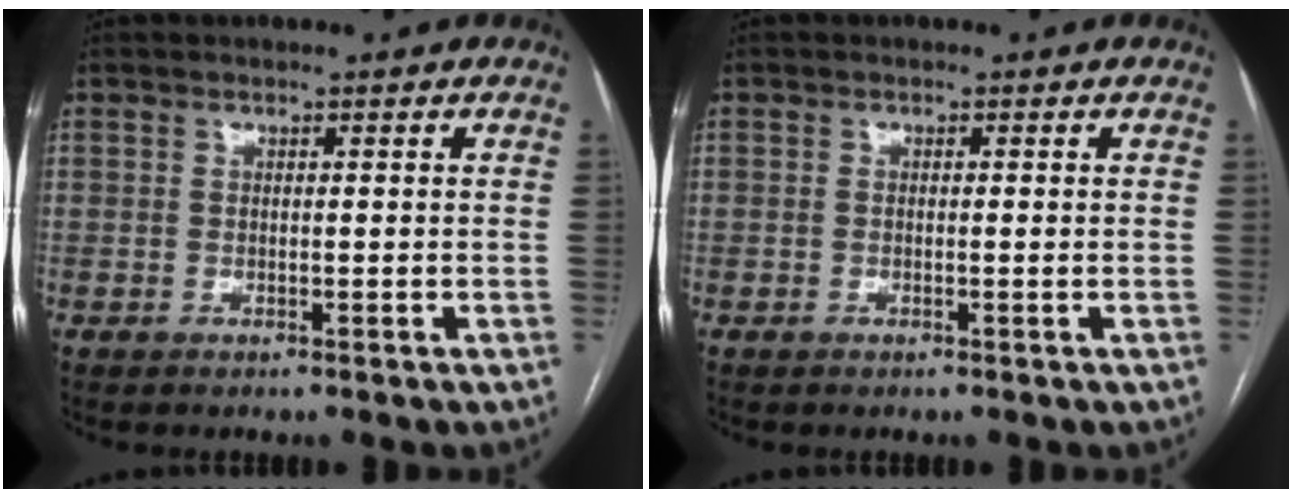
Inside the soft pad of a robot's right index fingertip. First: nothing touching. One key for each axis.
{"total": 0.6, "fx": -0.1, "fy": 0.1, "fz": 0.6, "tx": -0.011, "ty": -0.001, "tz": 0.000}